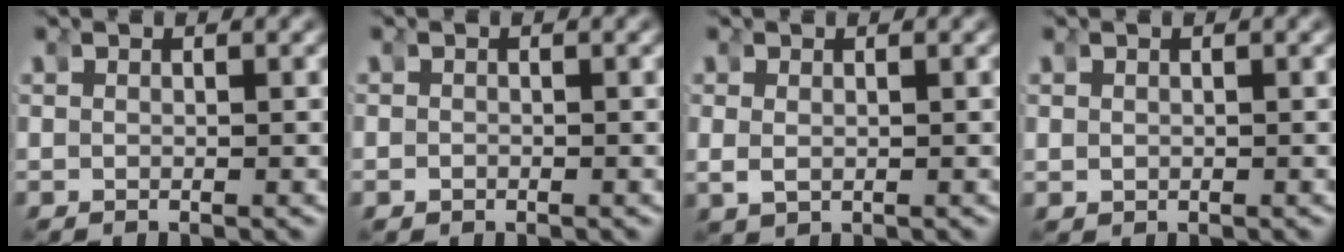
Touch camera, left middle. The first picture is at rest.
{"total": 1.1, "force": [0.7, 0.9, 0.1], "torque": [-0.006, -0.003, 0.013]}
{"total": 1.7, "force": [0.6, -1.4, -0.6], "torque": [0.010, 0.007, 0.013]}
{"total": 0.6, "force": [0.4, 0.0, -0.5], "torque": [0.013, 0.001, 0.010]}